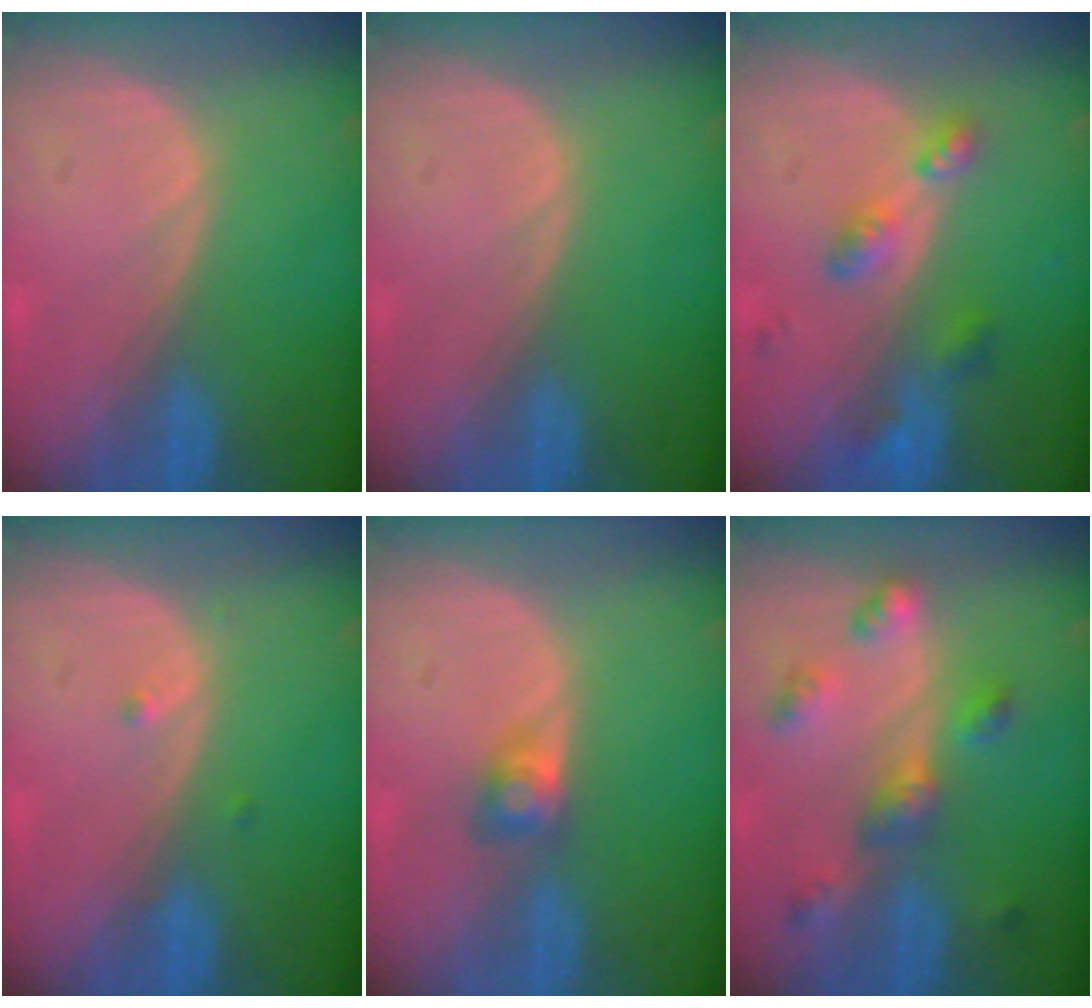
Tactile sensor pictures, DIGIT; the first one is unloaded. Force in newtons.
{"total": 0.0}
{"total": 5.3, "press": 4.8, "slide": 2.2}
{"total": 1.0, "press": 0.8, "slide": 0.6}
{"total": 2.7, "press": 2.5, "slide": 1.0}
{"total": 6.4, "press": 5.7, "slide": 2.9}